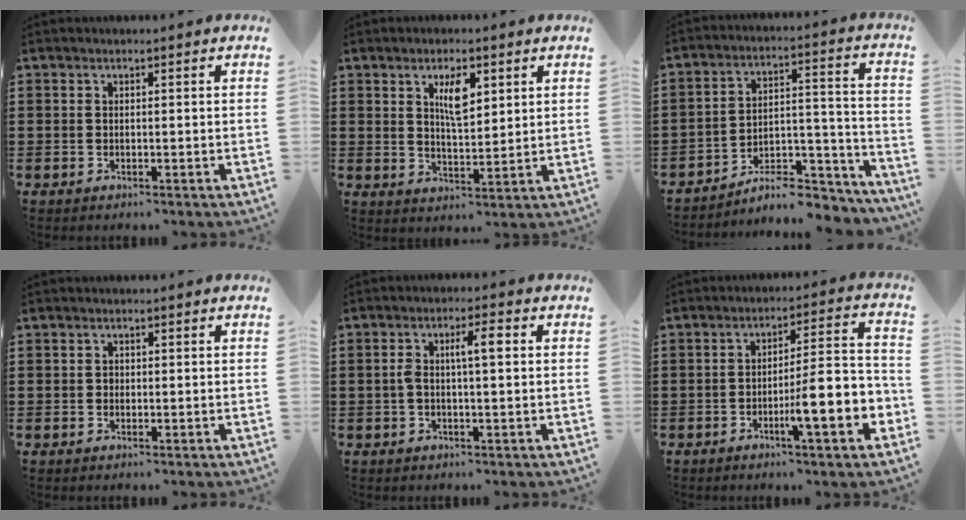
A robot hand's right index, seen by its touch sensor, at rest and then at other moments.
{"total": 5.2, "force": [2.4, 2.0, 4.2], "torque": [-0.074, 0.000, 0.038]}
{"total": 7.7, "force": [-6.7, 2.2, 3.1], "torque": [-0.040, 0.016, -0.124]}
{"total": 0.5, "force": [-0.1, 0.5, 0.2], "torque": [-0.006, 0.002, -0.001]}
{"total": 4.0, "force": [0.3, 0.8, 3.9], "torque": [-0.081, 0.004, -0.002]}
{"total": 9.7, "force": [-3.7, 1.3, 8.8], "torque": [-0.135, -0.016, -0.069]}